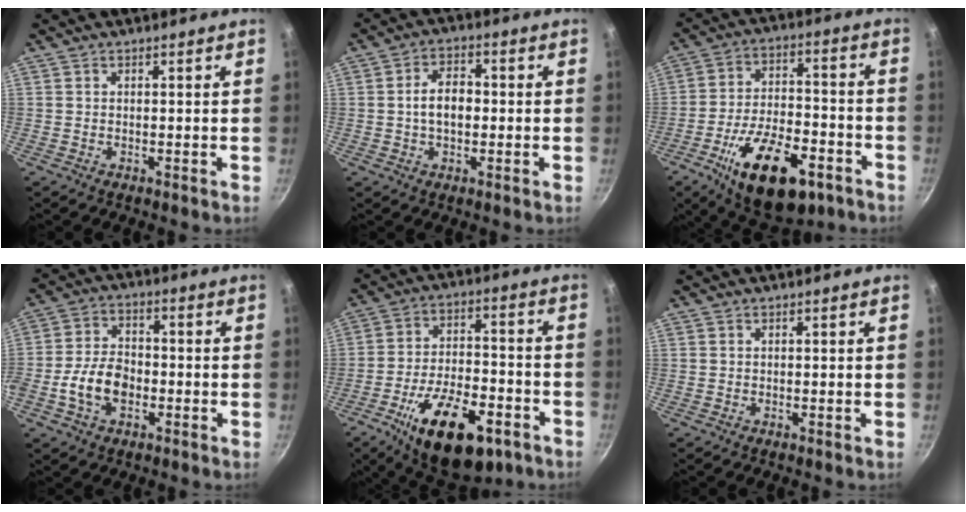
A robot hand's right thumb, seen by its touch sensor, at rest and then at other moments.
{"total": 6.4, "force": [-0.4, 4.0, 4.9], "torque": [-0.067, 0.020, -0.010]}
{"total": 20.7, "force": [-10.2, 9.9, 15.1], "torque": [-0.224, 0.041, -0.157]}
{"total": 9.3, "force": [-2.8, 6.1, 6.5], "torque": [-0.106, 0.028, -0.059]}
{"total": 20.8, "force": [-10.4, 9.8, 15.0], "torque": [-0.220, 0.041, -0.158]}
{"total": 0.0}